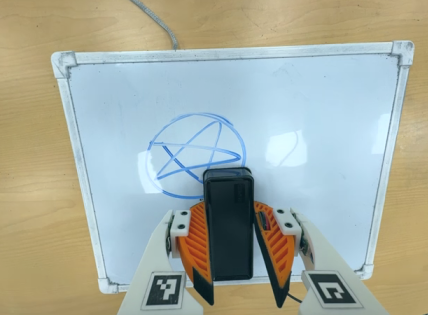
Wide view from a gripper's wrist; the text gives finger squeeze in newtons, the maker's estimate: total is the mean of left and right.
{"total": 6.4, "left": 5.8, "right": 6.9}